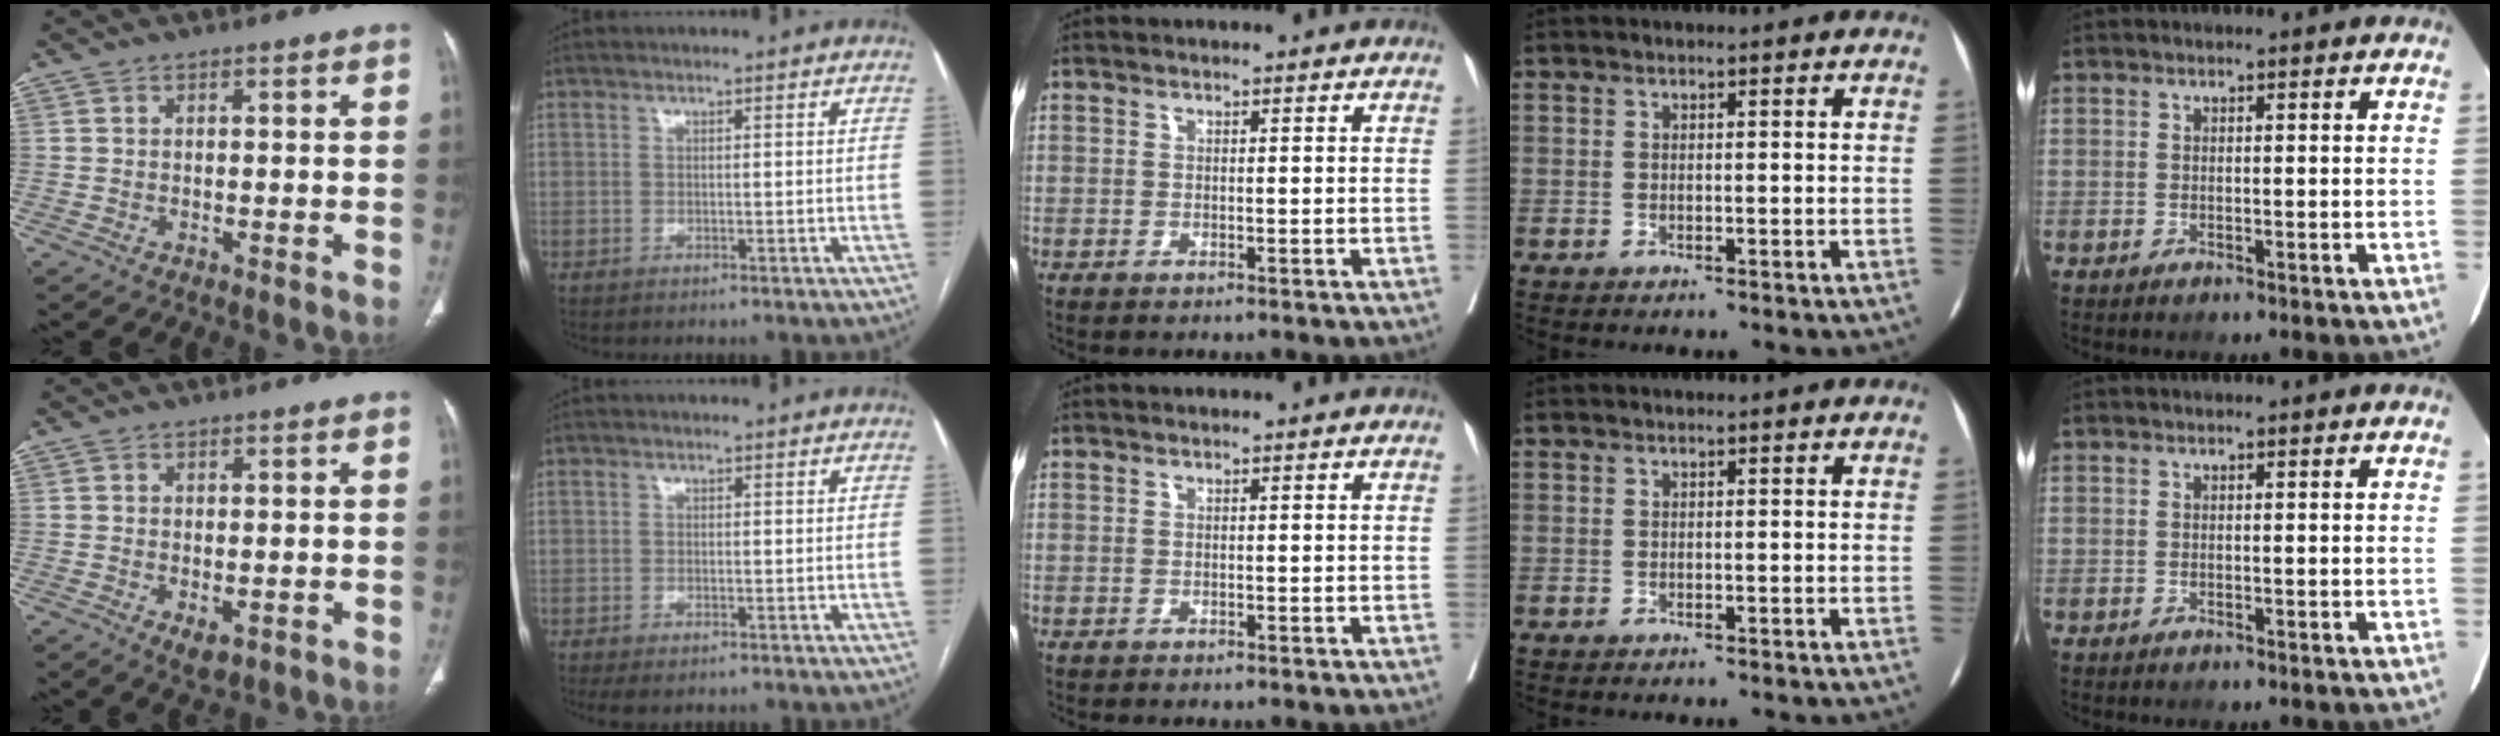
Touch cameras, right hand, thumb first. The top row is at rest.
{"thumb": {"total": 2.8, "force": [-0.8, 1.6, 2.2], "torque": [-0.030, -0.004, -0.005]}, "index": {"total": 2.3, "force": [-1.5, 0.9, 1.5], "torque": [-0.026, -0.003, -0.015]}}